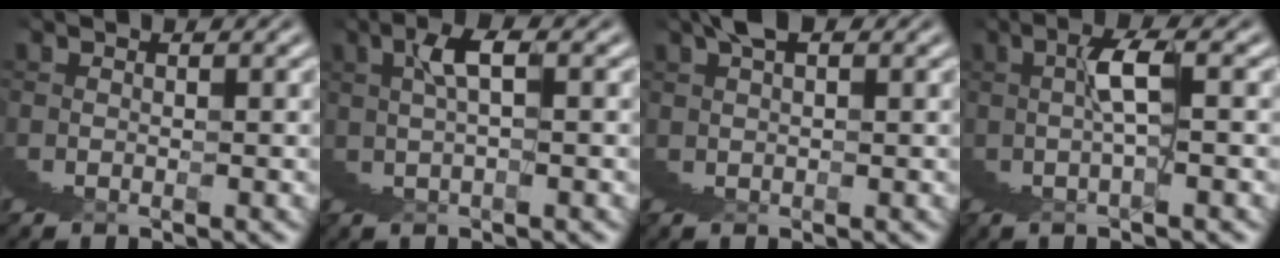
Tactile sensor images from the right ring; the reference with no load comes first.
{"total": 3.7, "force": [2.6, -0.1, 2.6], "torque": [-0.029, 0.025, 0.040]}
{"total": 3.7, "force": [2.2, 1.4, 2.7], "torque": [-0.038, 0.009, 0.031]}
{"total": 3.4, "force": [1.8, -0.8, 2.7], "torque": [-0.030, 0.028, 0.023]}